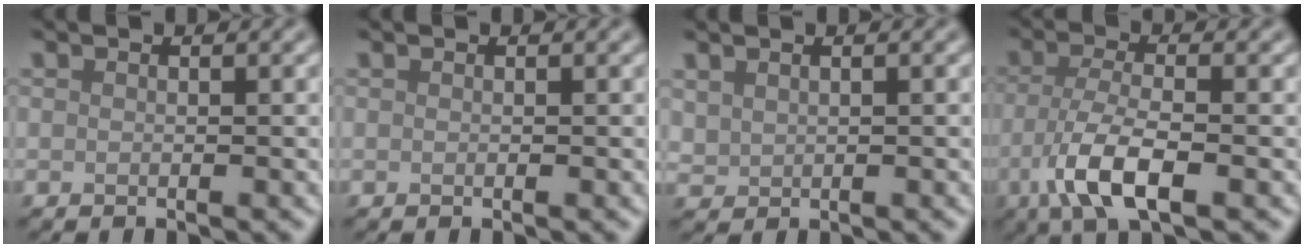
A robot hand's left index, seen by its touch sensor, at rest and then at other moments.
{"total": 0.0}
{"total": 0.9, "force": [0.7, 0.5, 0.2], "torque": [-0.010, -0.001, 0.020]}
{"total": 5.4, "force": [-2.0, 1.7, 4.7], "torque": [-0.099, -0.003, -0.043]}